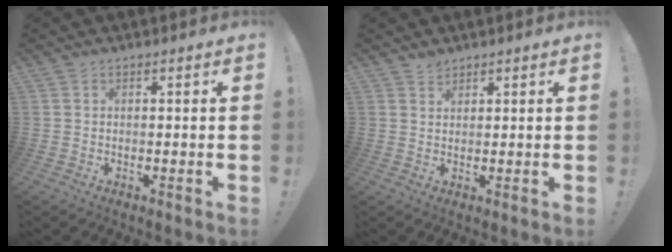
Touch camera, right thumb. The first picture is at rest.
{"total": 0.9, "force": [0.8, 0.2, 0.1], "torque": [0.006, -0.002, 0.014]}